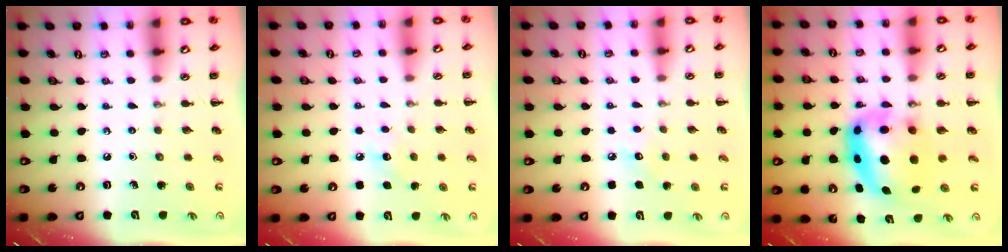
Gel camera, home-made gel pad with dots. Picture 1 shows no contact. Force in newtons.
{"total": 6.7, "press": 6.5, "slide": 1.7}
{"total": 5.8, "press": 5.6, "slide": 1.5}
{"total": 9.7, "press": 9.4, "slide": 2.4}